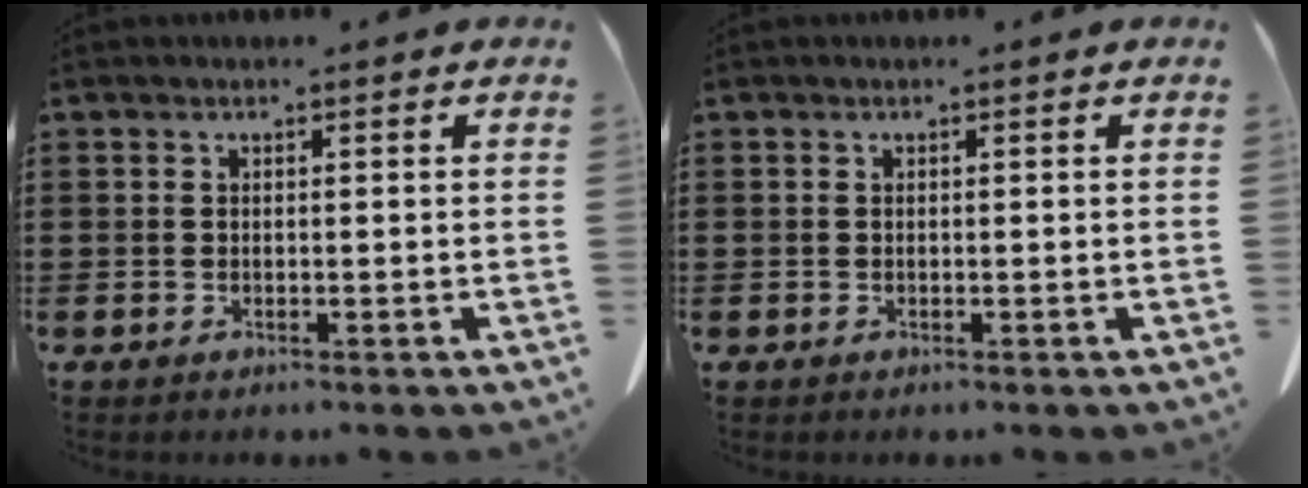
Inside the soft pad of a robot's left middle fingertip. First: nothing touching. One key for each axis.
{"total": 0.0}